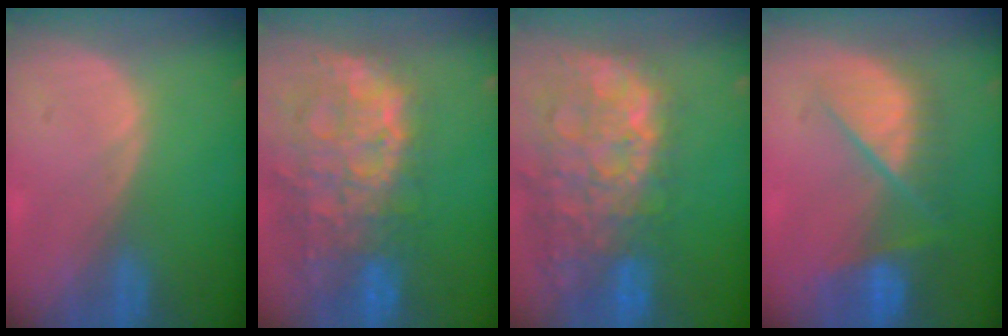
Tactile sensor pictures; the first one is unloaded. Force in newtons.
{"total": 13.8, "press": 11.2, "slide": 8.0}
{"total": 14.9, "press": 12.1, "slide": 8.7}
{"total": 9.1, "press": 8.0, "slide": 4.3}